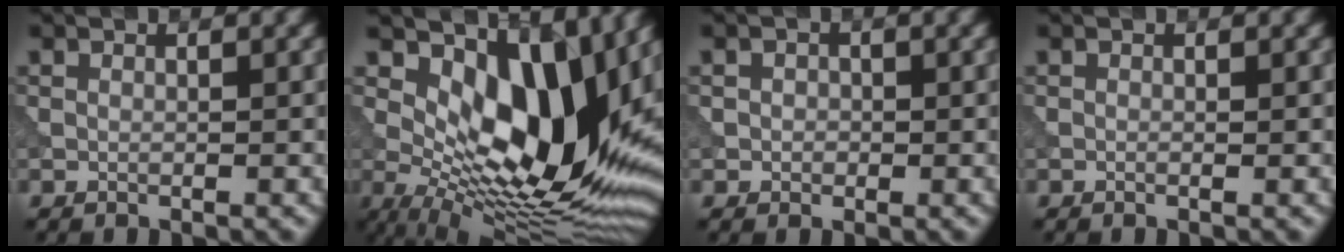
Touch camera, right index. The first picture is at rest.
{"total": 13.7, "force": [3.6, 6.7, 11.4], "torque": [-0.167, -0.009, 0.063]}
{"total": 1.2, "force": [-0.1, 1.1, 0.4], "torque": [-0.005, 0.000, -0.006]}
{"total": 0.0}